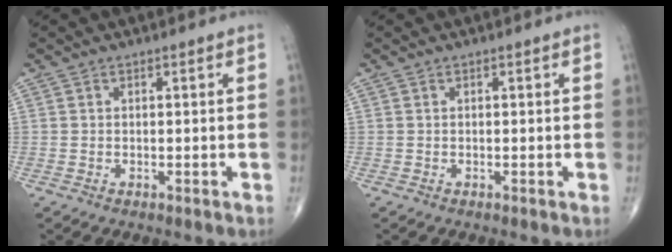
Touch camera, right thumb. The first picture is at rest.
{"total": 0.0}